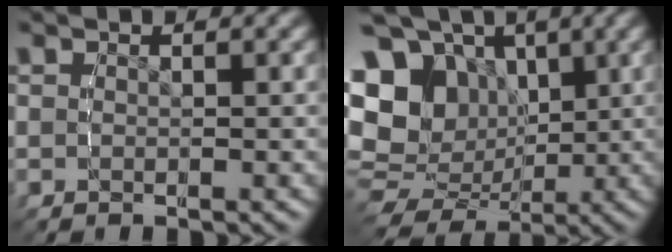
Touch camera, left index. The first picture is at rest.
{"total": 16.3, "force": [0.5, 13.6, 9.0], "torque": [-0.187, -0.057, 0.029]}